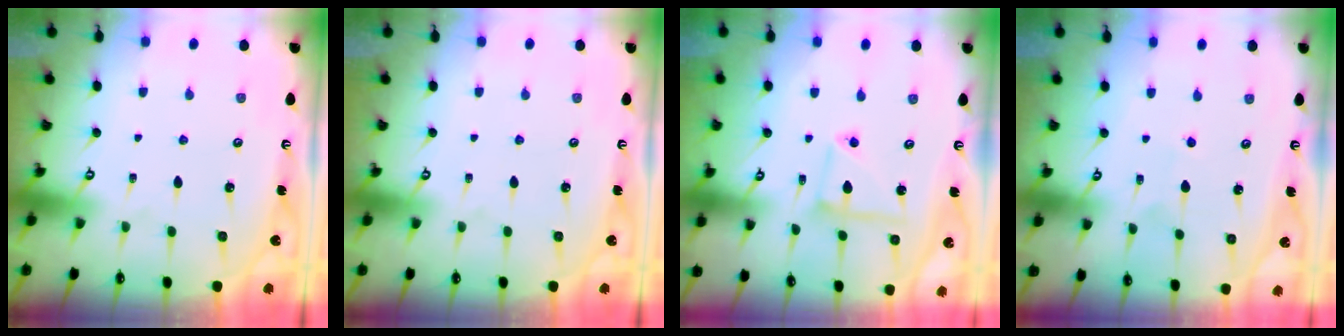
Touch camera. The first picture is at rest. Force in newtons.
{"total": 0.0}
{"total": 7.7, "press": 7.7, "slide": 0.6}
{"total": 2.2, "press": 2.1, "slide": 0.2}